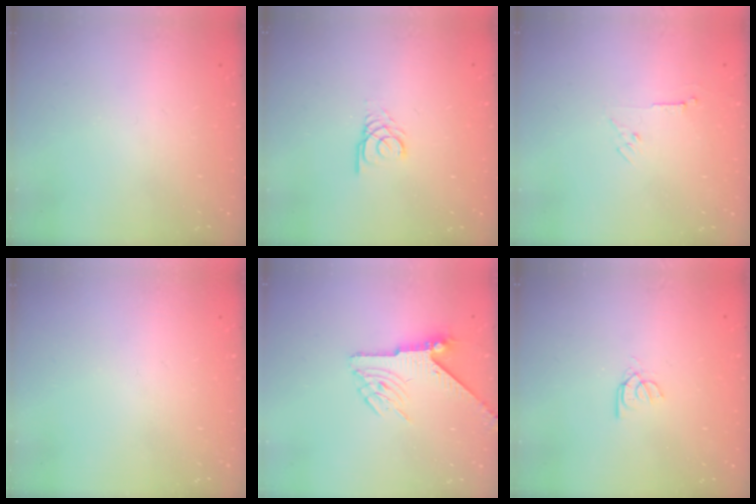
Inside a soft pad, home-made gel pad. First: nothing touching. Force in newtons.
{"total": 2.5, "press": 2.5, "slide": 0.2}
{"total": 3.5, "press": 3.4, "slide": 0.7}
{"total": 0.0}
{"total": 6.1, "press": 6.1, "slide": 0.4}
{"total": 2.6, "press": 2.6, "slide": 0.2}